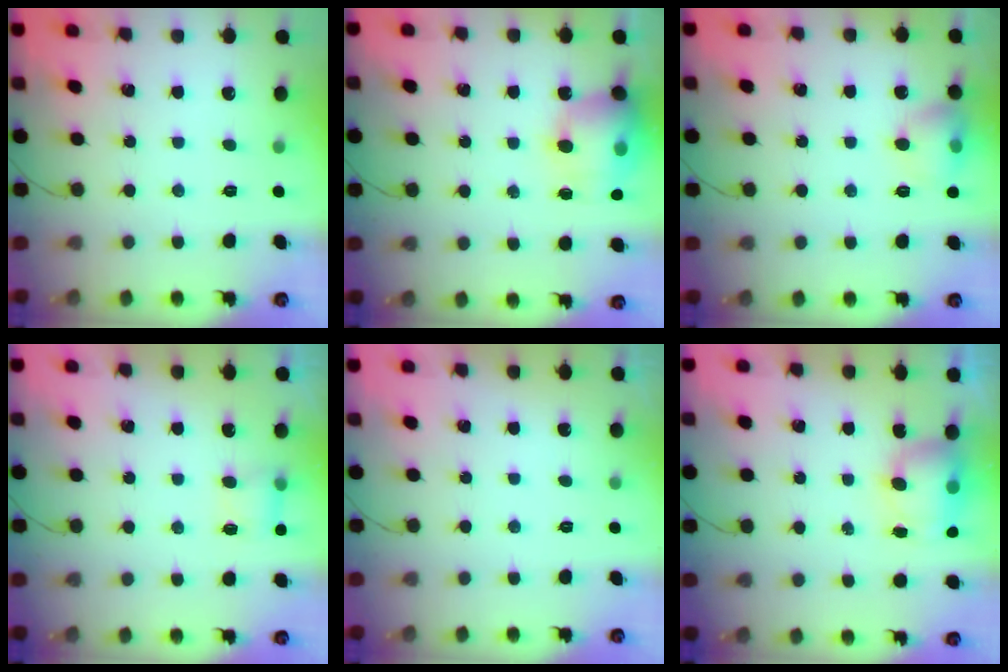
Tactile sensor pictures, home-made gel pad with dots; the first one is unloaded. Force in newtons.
{"total": 16.4, "press": 16.2, "slide": 2.9}
{"total": 9.7, "press": 9.6, "slide": 1.4}
{"total": 3.9, "press": 3.7, "slide": 1.2}
{"total": 0.0}
{"total": 11.3, "press": 8.7, "slide": 7.1}